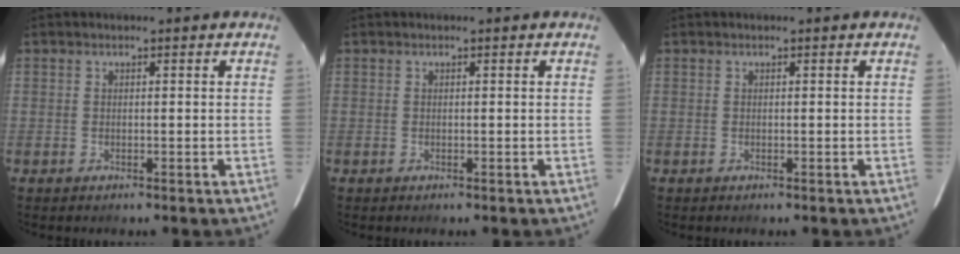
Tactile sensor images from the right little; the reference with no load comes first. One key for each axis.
{"total": 0.0}
{"total": 0.0}